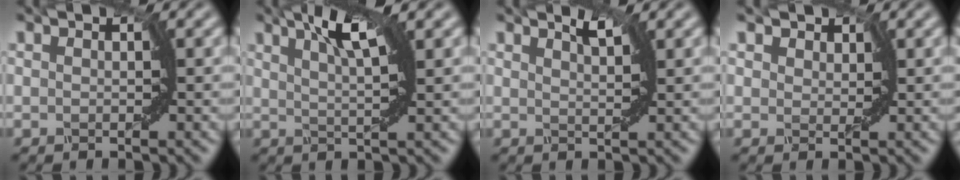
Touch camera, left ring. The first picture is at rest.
{"total": 4.1, "force": [2.2, 0.5, 3.4], "torque": [-0.060, 0.006, 0.039]}
{"total": 1.2, "force": [1.0, -0.2, 0.5], "torque": [-0.012, 0.000, 0.019]}
{"total": 2.0, "force": [1.4, 1.1, 0.7], "torque": [-0.023, -0.001, 0.020]}